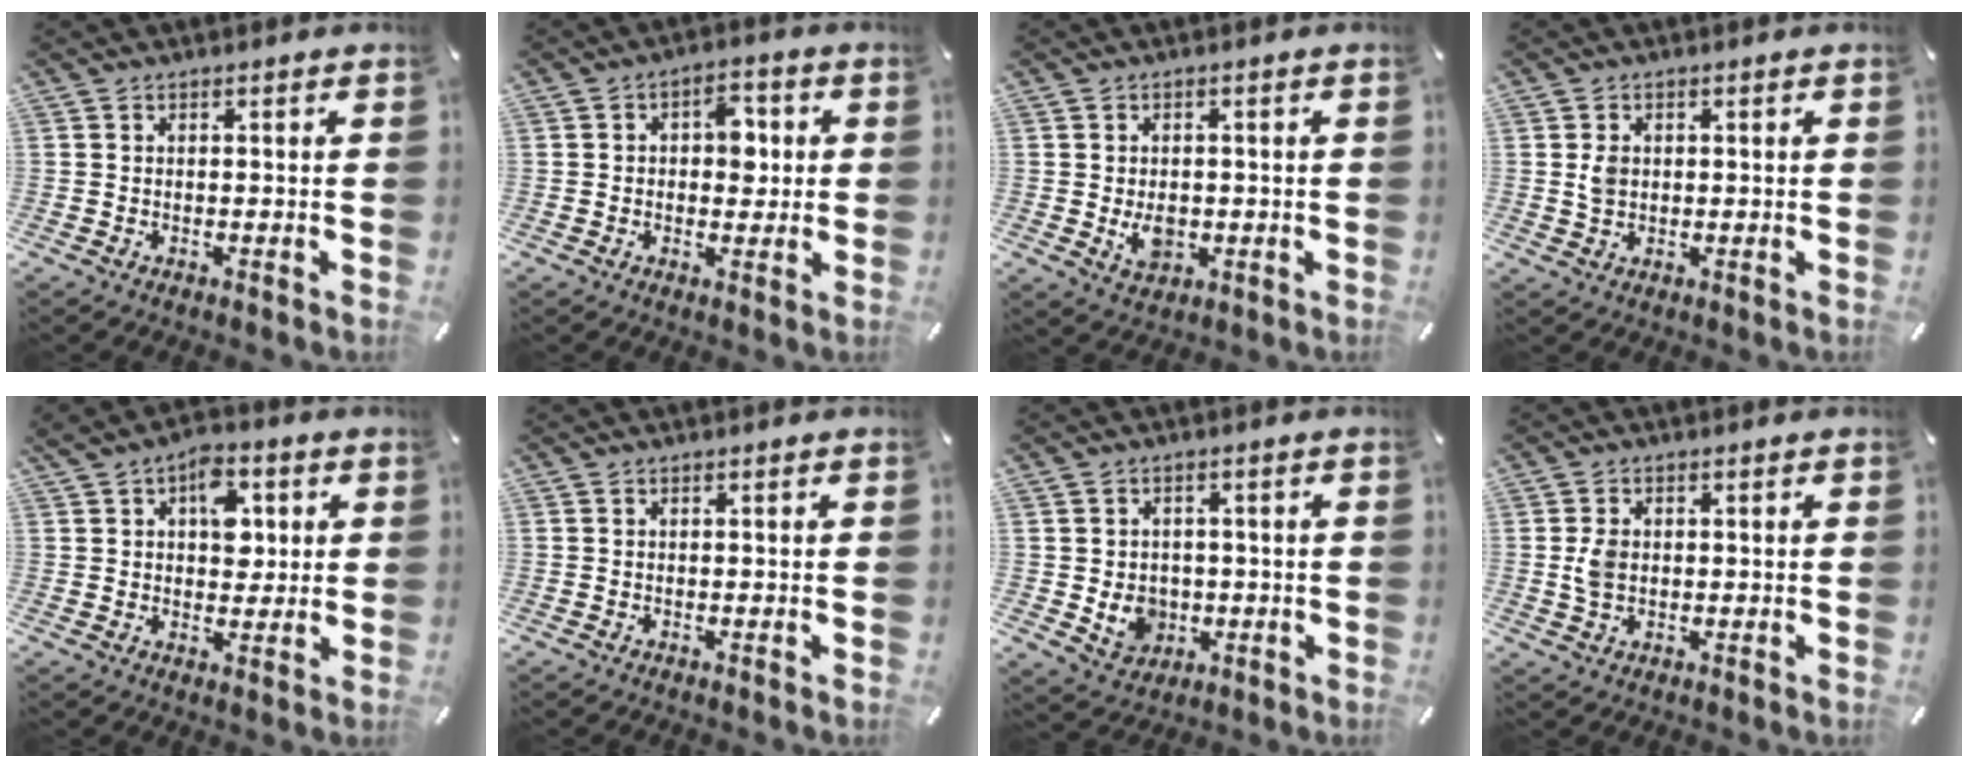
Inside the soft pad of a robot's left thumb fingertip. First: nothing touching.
{"total": 6.4, "force": [0.4, 4.4, 4.6], "torque": [-0.050, 0.000, -0.003]}
{"total": 4.8, "force": [-0.7, 3.6, 3.2], "torque": [-0.052, -0.005, -0.014]}
{"total": 2.9, "force": [0.5, 2.4, 1.5], "torque": [-0.026, 0.002, 0.006]}
{"total": 9.1, "force": [2.5, 6.4, 5.9], "torque": [-0.067, -0.002, 0.038]}
{"total": 0.0}
{"total": 6.7, "force": [-0.8, 6.0, 2.7], "torque": [-0.043, 0.004, -0.012]}
{"total": 4.2, "force": [0.2, 3.2, 2.8], "torque": [-0.052, 0.002, 0.002]}